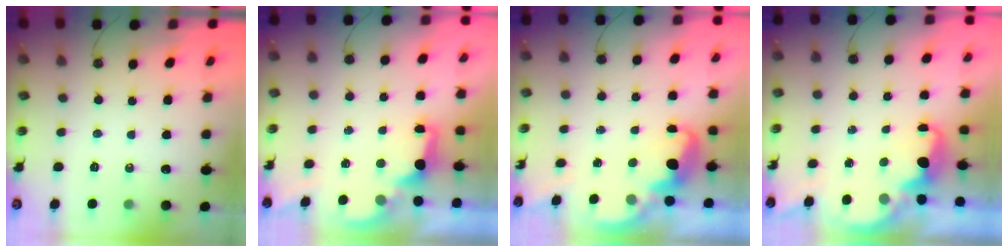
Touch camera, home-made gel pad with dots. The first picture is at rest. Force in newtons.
{"total": 2.0, "press": 1.9, "slide": 0.8}
{"total": 3.0, "press": 3.0, "slide": 0.5}
{"total": 2.4, "press": 2.3, "slide": 0.7}